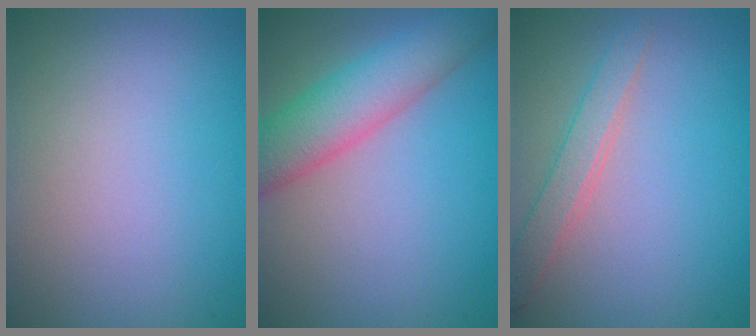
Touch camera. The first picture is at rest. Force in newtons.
{"total": 5.8, "press": 5.8, "slide": 0.2}
{"total": 2.4, "press": 2.4, "slide": 0.1}